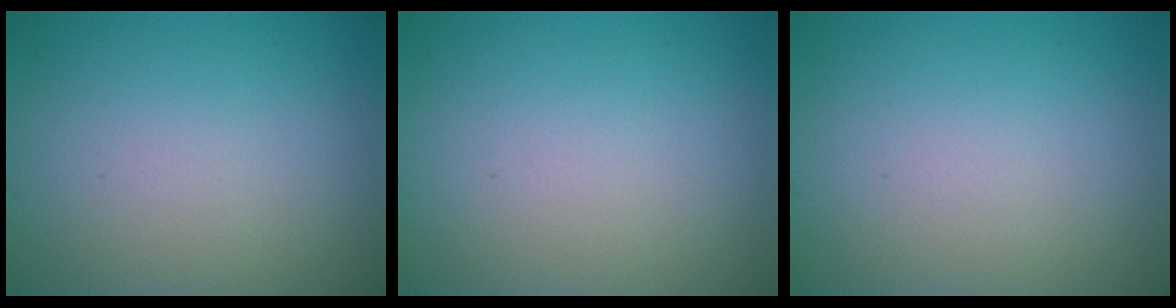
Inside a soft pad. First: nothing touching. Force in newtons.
{"total": 0.0}
{"total": 0.0}